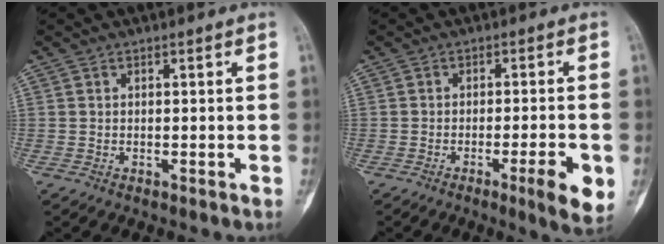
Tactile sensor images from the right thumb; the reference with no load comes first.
{"total": 7.0, "force": [-2.5, 0.8, 6.5], "torque": [-0.090, -0.002, -0.032]}